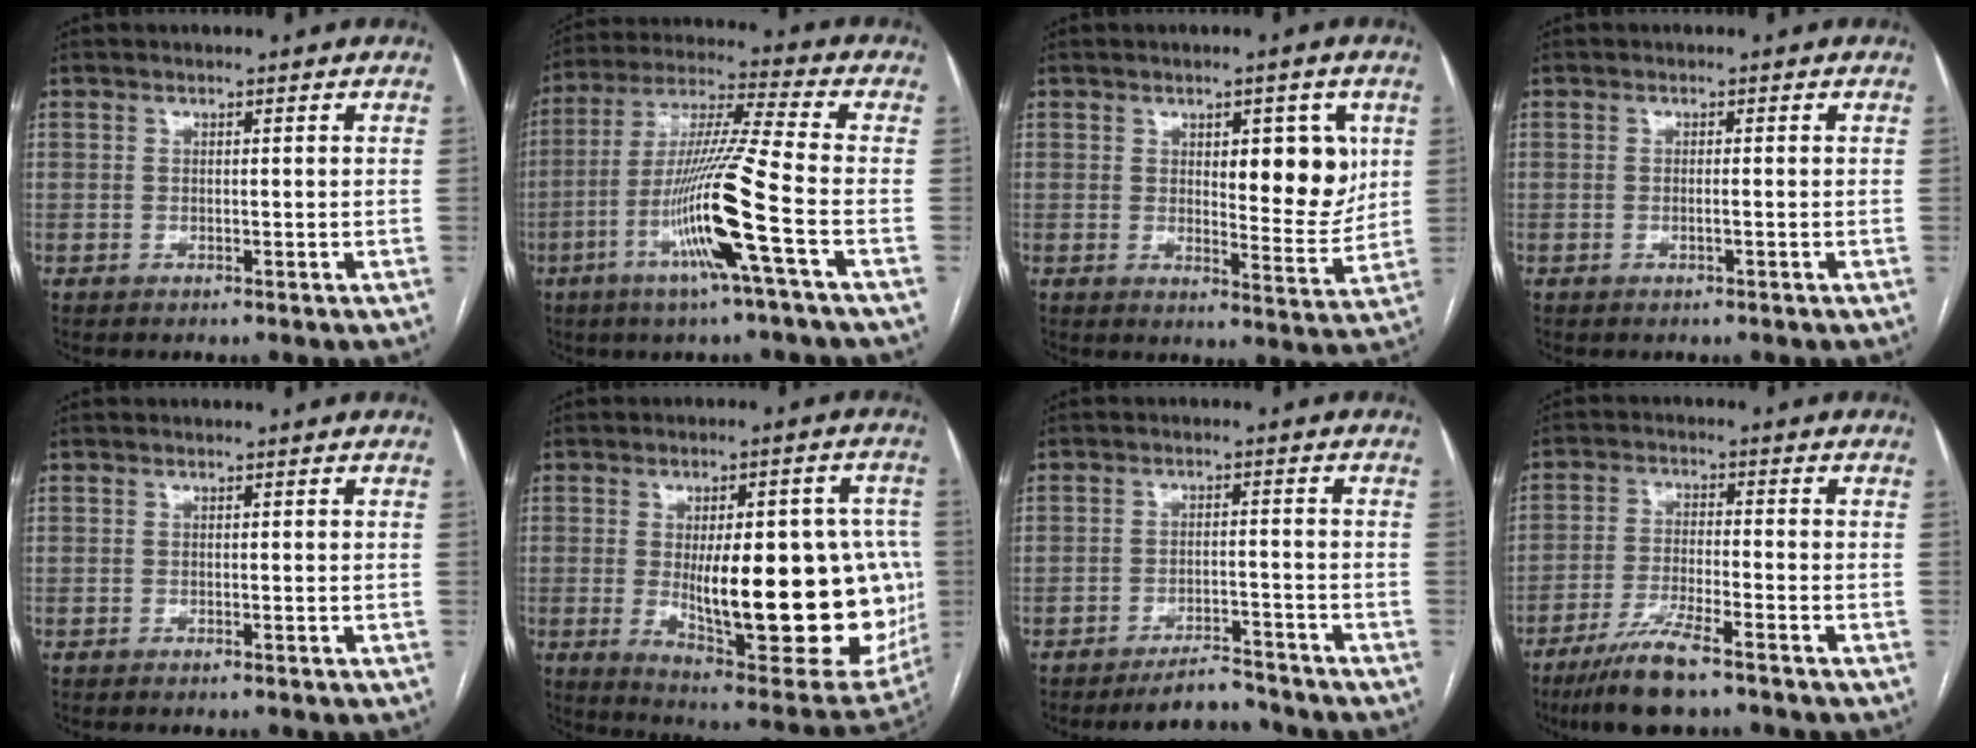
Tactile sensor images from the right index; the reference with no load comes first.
{"total": 15.1, "force": [-5.2, -1.5, 14.1], "torque": [-0.278, -0.012, -0.104]}
{"total": 8.7, "force": [2.4, 3.0, 7.8], "torque": [-0.096, -0.004, 0.036]}
{"total": 0.7, "force": [-0.2, 0.0, 0.7], "torque": [-0.014, 0.000, -0.002]}
{"total": 0.0}
{"total": 25.3, "force": [-1.8, 8.3, 23.9], "torque": [-0.277, 0.003, 0.003]}
{"total": 5.2, "force": [-5.0, 1.0, 0.9], "torque": [-0.008, -0.001, -0.079]}
{"total": 8.8, "force": [-6.4, 0.8, 6.0], "torque": [-0.119, -0.023, -0.117]}